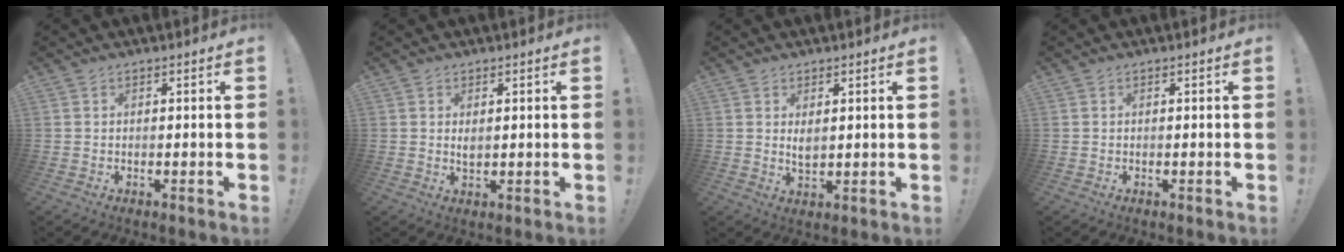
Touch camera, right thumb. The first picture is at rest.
{"total": 1.9, "force": [0.9, 0.8, 1.4], "torque": [-0.015, -0.007, 0.014]}
{"total": 3.0, "force": [1.4, 1.5, 2.2], "torque": [-0.024, -0.013, 0.022]}
{"total": 0.0}